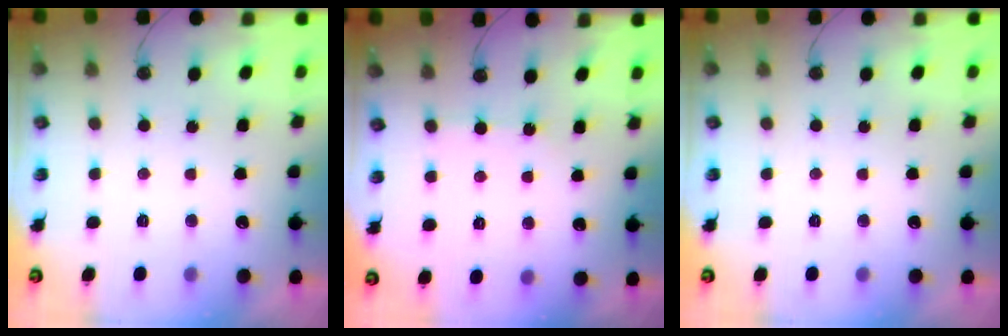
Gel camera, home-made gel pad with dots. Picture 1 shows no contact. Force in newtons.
{"total": 2.1, "press": 2.0, "slide": 0.4}
{"total": 0.0}